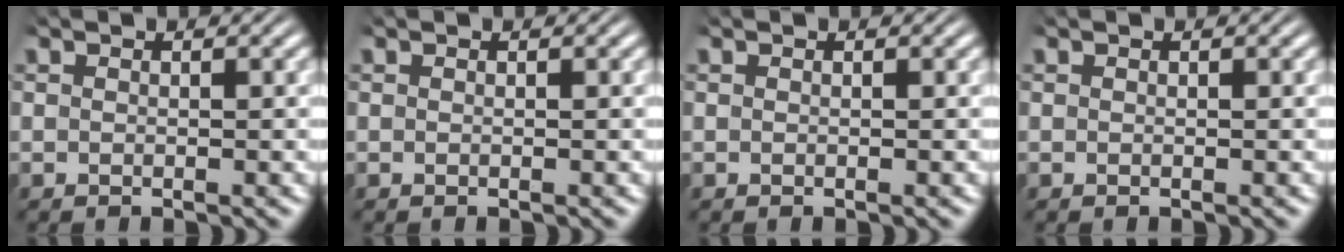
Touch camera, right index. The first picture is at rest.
{"total": 0.0}
{"total": 0.0}
{"total": 0.0}